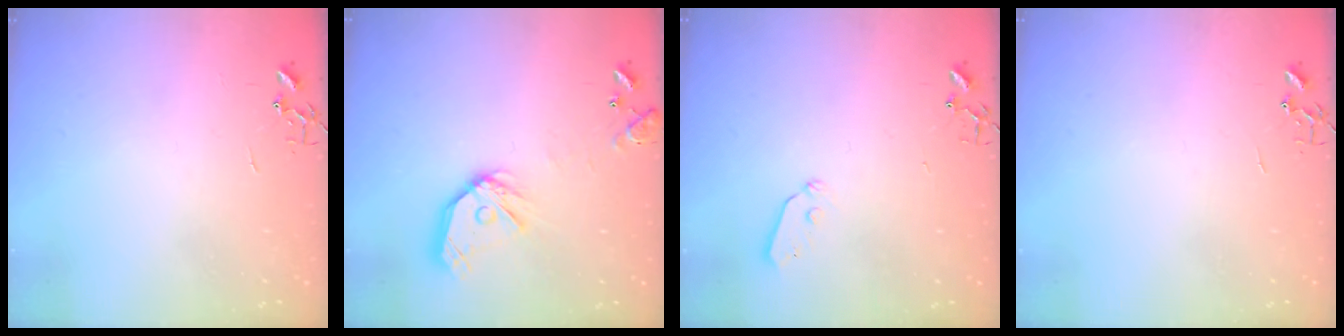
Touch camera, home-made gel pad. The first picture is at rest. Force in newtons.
{"total": 15.3, "press": 15.1, "slide": 2.1}
{"total": 3.8, "press": 3.7, "slide": 0.7}
{"total": 0.0}